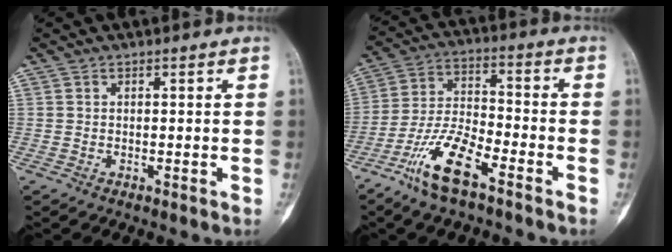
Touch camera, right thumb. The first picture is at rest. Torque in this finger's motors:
{"motor_torque": [0.14, -0.03, 1.12, -0.64, 0.33]}